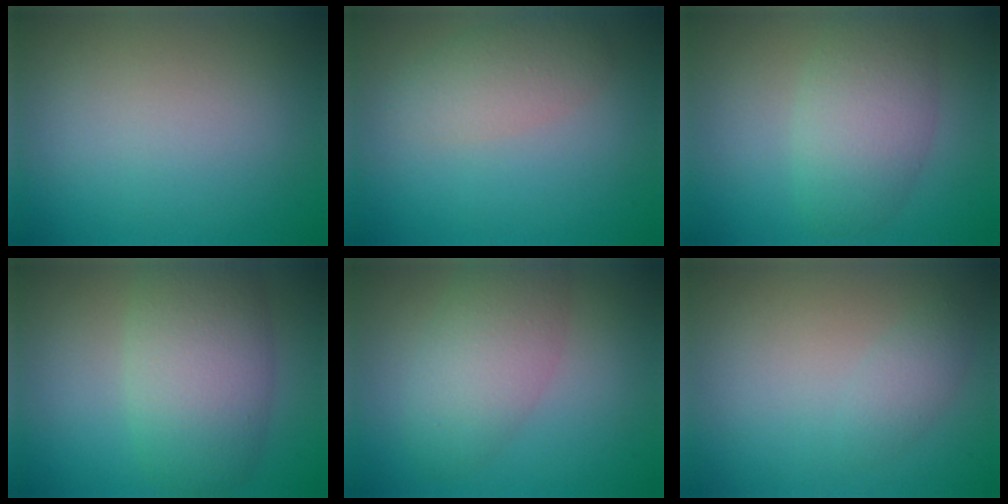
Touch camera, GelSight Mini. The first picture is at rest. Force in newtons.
{"total": 2.8, "press": 2.8, "slide": 0.1}
{"total": 5.0, "press": 5.0, "slide": 0.2}
{"total": 7.0, "press": 7.0, "slide": 0.2}
{"total": 4.6, "press": 4.6, "slide": 0.3}
{"total": 1.4, "press": 1.4, "slide": 0.1}